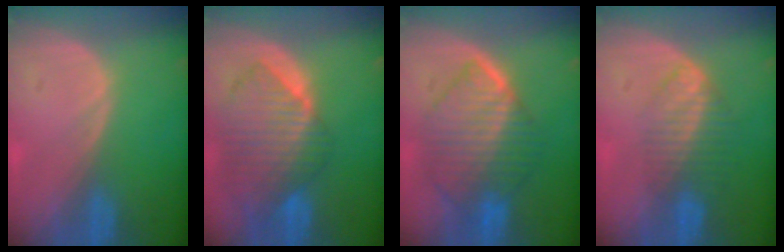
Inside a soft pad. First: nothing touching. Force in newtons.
{"total": 10.4, "press": 9.0, "slide": 5.1}
{"total": 10.1, "press": 10.1, "slide": 1.0}
{"total": 6.6, "press": 5.6, "slide": 3.5}